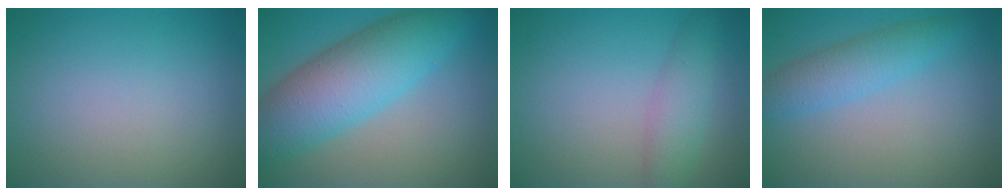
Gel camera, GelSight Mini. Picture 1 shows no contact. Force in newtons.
{"total": 9.0, "press": 9.0, "slide": 0.1}
{"total": 2.9, "press": 2.9, "slide": 0.1}
{"total": 3.2, "press": 3.2, "slide": 0.1}